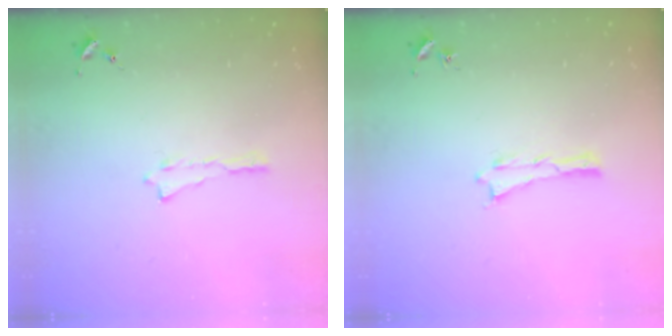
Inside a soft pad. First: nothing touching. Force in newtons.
{"total": 0.0}